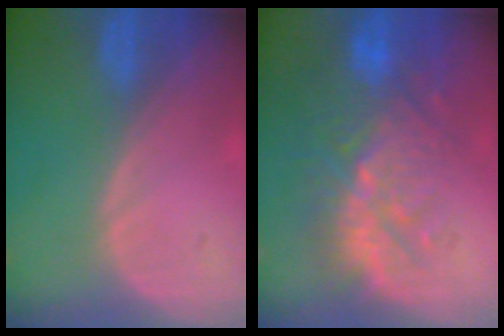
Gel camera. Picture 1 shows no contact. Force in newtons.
{"total": 10.8, "press": 10.0, "slide": 4.2}